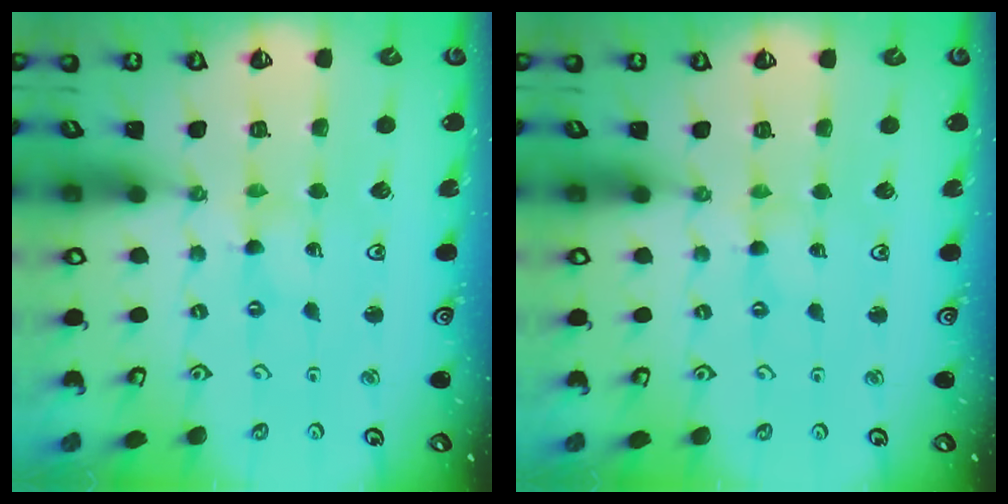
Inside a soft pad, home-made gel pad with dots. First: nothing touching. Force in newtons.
{"total": 0.5, "press": 0.5, "slide": 0.1}